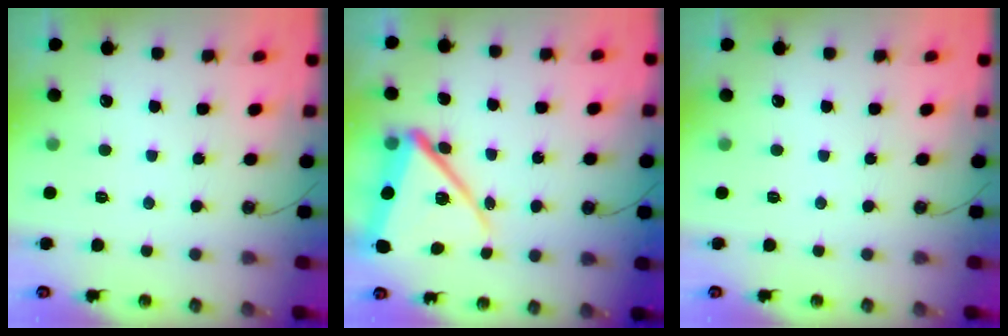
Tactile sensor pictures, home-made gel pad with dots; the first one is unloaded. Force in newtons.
{"total": 16.9, "press": 16.9, "slide": 1.3}
{"total": 0.0}